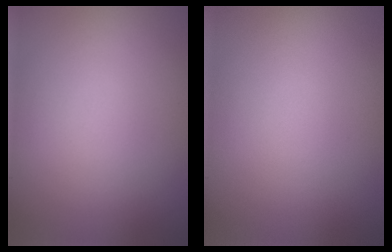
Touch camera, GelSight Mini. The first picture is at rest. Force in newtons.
{"total": 0.0}